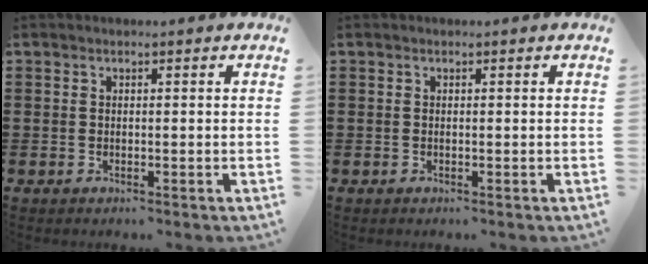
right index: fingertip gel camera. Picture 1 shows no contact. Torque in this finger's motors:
{"motor_torque": [-0.35, 0.10, 0.00, -0.01]}